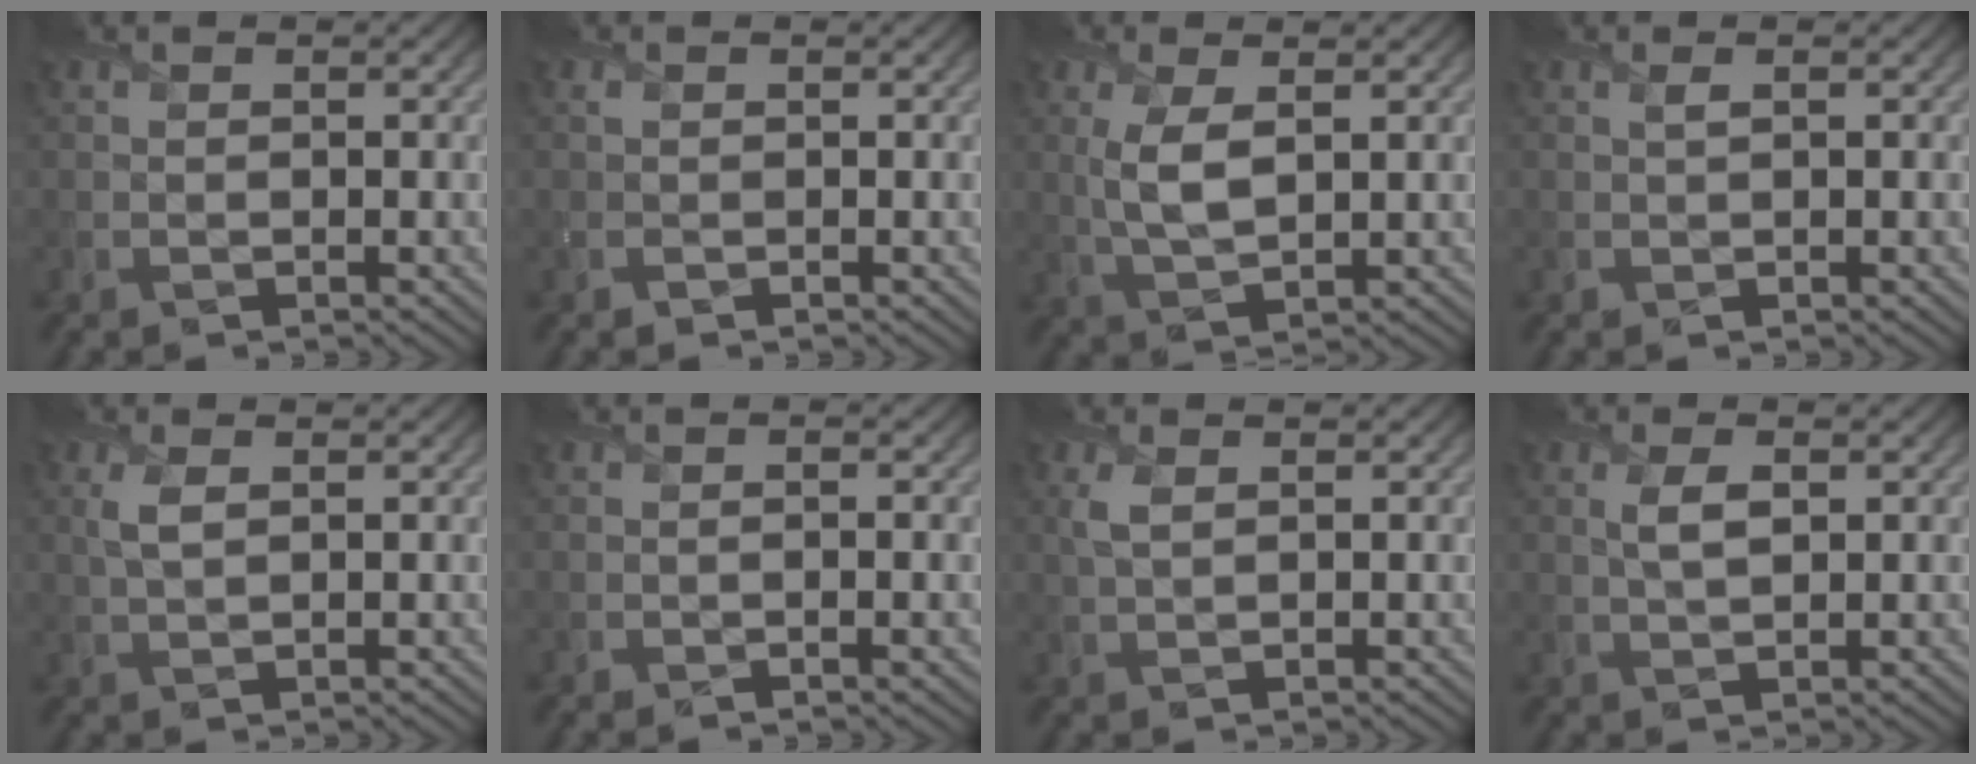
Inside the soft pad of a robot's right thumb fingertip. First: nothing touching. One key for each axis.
{"total": 0.0}
{"total": 4.6, "fx": 1.0, "fy": 1.8, "fz": 4.1, "tx": -0.096, "ty": -0.001, "tz": 0.025}
{"total": 0.9, "fx": 0.4, "fy": 0.2, "fz": 0.8, "tx": -0.015, "ty": 0.000, "tz": 0.006}
{"total": 2.2, "fx": 0.7, "fy": 1.0, "fz": 1.9, "tx": -0.050, "ty": 0.001, "tz": 0.017}
{"total": 1.4, "fx": -0.3, "fy": 0.4, "fz": 1.3, "tx": -0.021, "ty": -0.003, "tz": -0.006}
{"total": 1.9, "fx": 0.8, "fy": 0.8, "fz": 1.6, "tx": -0.043, "ty": 0.002, "tz": 0.018}
{"total": 2.7, "fx": 0.8, "fy": 1.1, "fz": 2.3, "tx": -0.054, "ty": -0.002, "tz": 0.018}